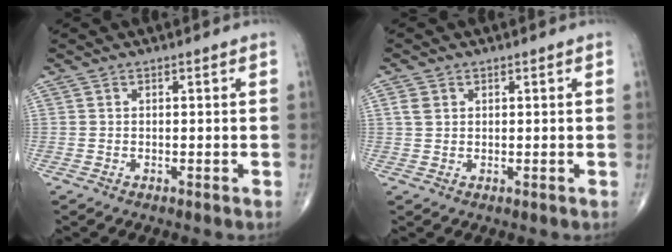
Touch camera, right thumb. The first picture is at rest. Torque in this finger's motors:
{"motor_torque": [-0.01, 0.01, 0.00, 0.00, 0.03]}